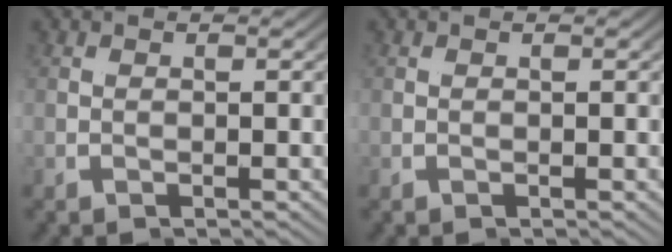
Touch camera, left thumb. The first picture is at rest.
{"total": 0.0}